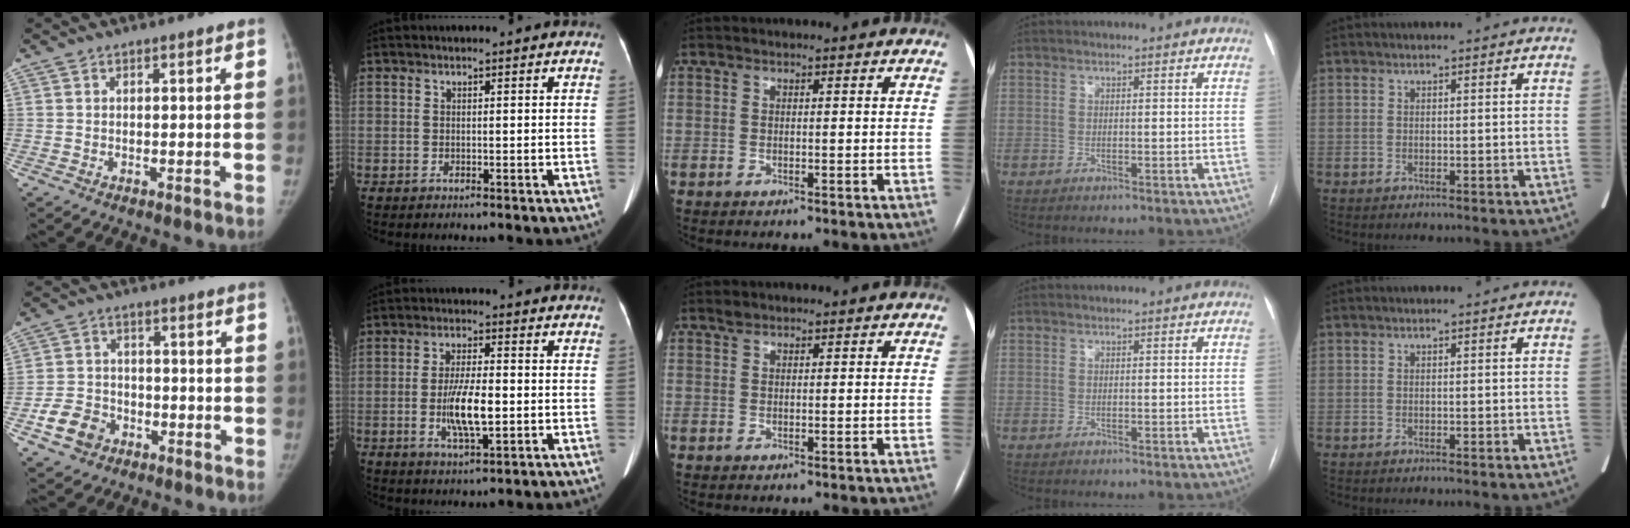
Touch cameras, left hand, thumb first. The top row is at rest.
{"thumb": {"total": 7.6, "force": [-3.7, 5.9, 3.0], "torque": [-0.041, 0.024, -0.065]}, "index": {"total": 7.5, "force": [-1.4, 1.7, 7.2], "torque": [-0.140, -0.004, -0.024]}, "middle": {"total": 0.7, "force": [0.7, 0.2, 0.1], "torque": [-0.007, 0.003, 0.014]}}